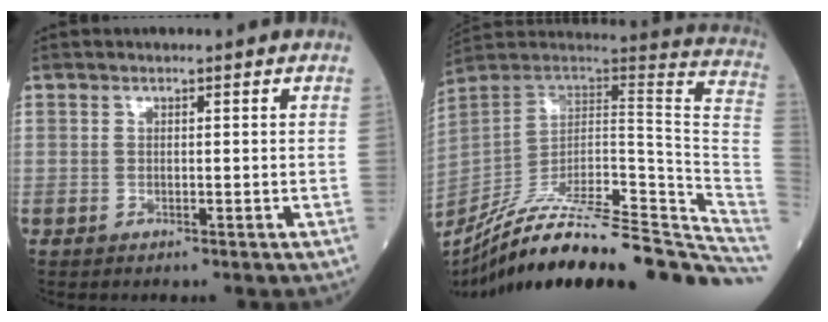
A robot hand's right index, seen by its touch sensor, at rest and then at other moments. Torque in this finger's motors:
{"motor_torque": [0.00, -2.14, 0.08, 0.01]}